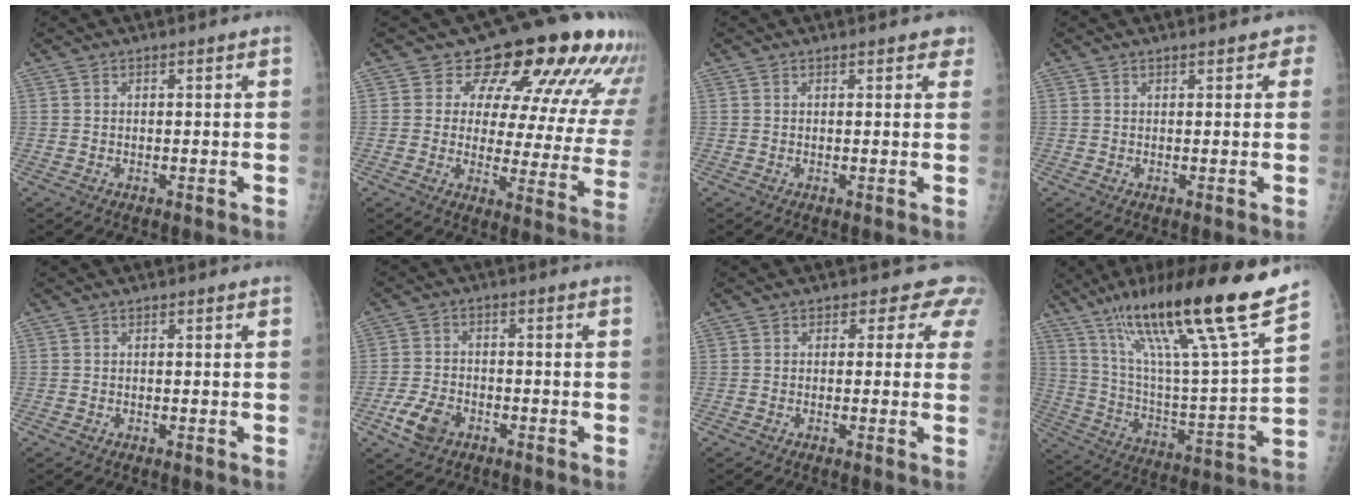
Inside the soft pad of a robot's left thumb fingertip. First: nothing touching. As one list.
[{"total": 19.4, "force": [13.0, 9.0, 11.2], "torque": [-0.088, -0.058, 0.146]}, {"total": 2.1, "force": [1.5, 1.0, 1.1], "torque": [0.008, -0.001, 0.011]}, {"total": 2.0, "force": [1.2, 1.1, 1.0], "torque": [0.006, 0.000, 0.010]}, {"total": 0.0}, {"total": 6.4, "force": [-3.2, 4.3, 3.5], "torque": [-0.066, 0.014, -0.057]}, {"total": 4.1, "force": [2.8, 2.9, 0.7], "torque": [0.027, -0.010, 0.005]}, {"total": 26.1, "force": [17.8, 1.8, 19.1], "torque": [-0.297, -0.059, 0.307]}]